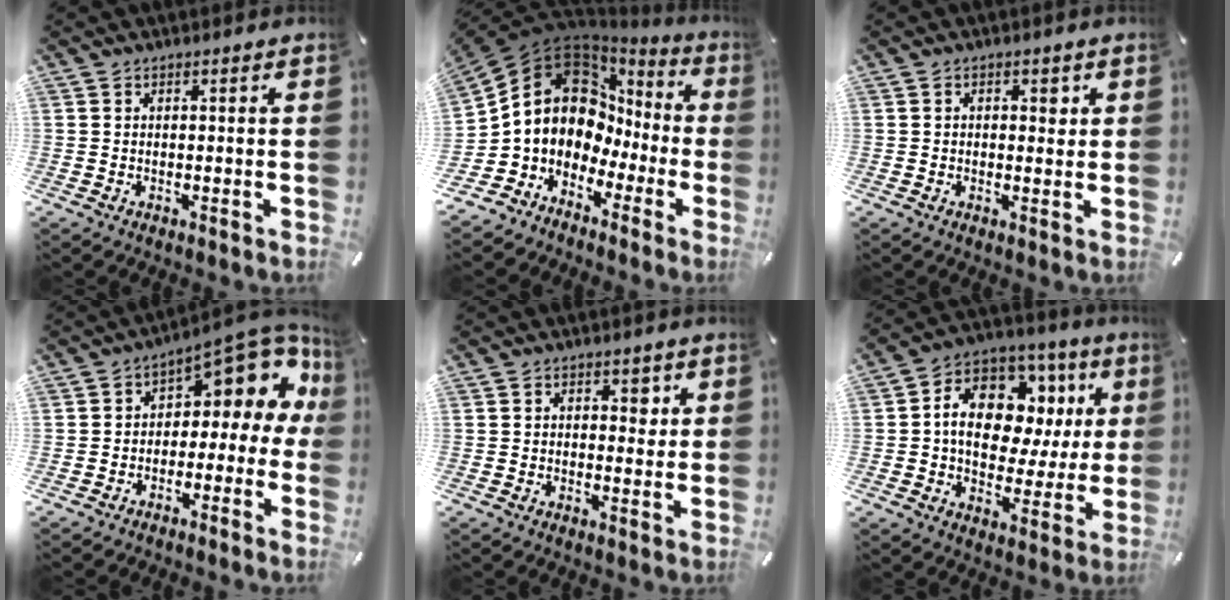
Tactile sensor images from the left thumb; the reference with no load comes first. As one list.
[{"total": 13.4, "force": [3.2, 11.3, 6.4], "torque": [-0.142, -0.036, 0.059]}, {"total": 2.3, "force": [0.5, 1.6, 1.7], "torque": [-0.011, -0.002, 0.000]}, {"total": 9.6, "force": [5.6, 4.6, 6.3], "torque": [-0.088, -0.049, 0.093]}, {"total": 3.2, "force": [0.7, 2.2, 2.1], "torque": [-0.013, -0.004, 0.003]}, {"total": 15.0, "force": [3.3, 10.7, 9.9], "torque": [-0.161, -0.014, 0.063]}]